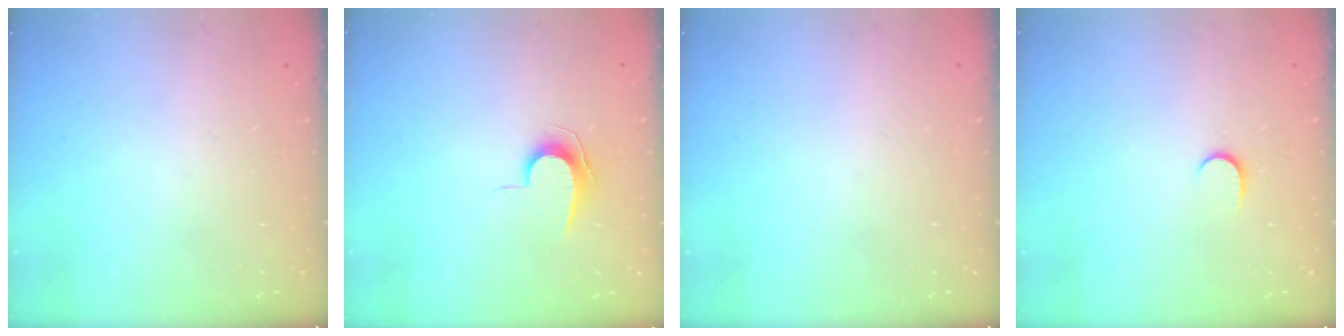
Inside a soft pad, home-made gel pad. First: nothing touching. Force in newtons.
{"total": 7.1, "press": 7.0, "slide": 0.7}
{"total": 0.0}
{"total": 4.9, "press": 4.9, "slide": 0.6}